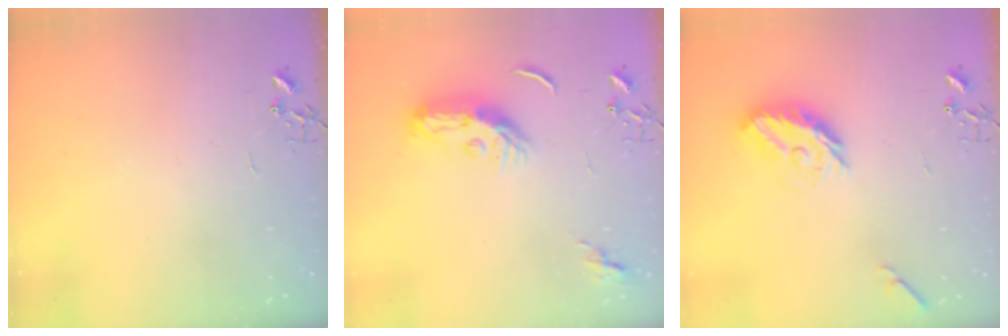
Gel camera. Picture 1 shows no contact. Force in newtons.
{"total": 9.3, "press": 9.2, "slide": 1.2}
{"total": 12.2, "press": 12.2, "slide": 0.7}